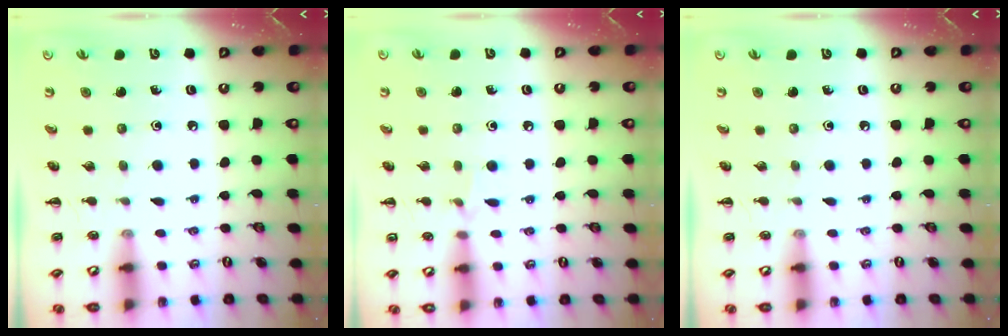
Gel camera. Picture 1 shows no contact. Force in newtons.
{"total": 5.2, "press": 5.0, "slide": 1.6}
{"total": 0.0}